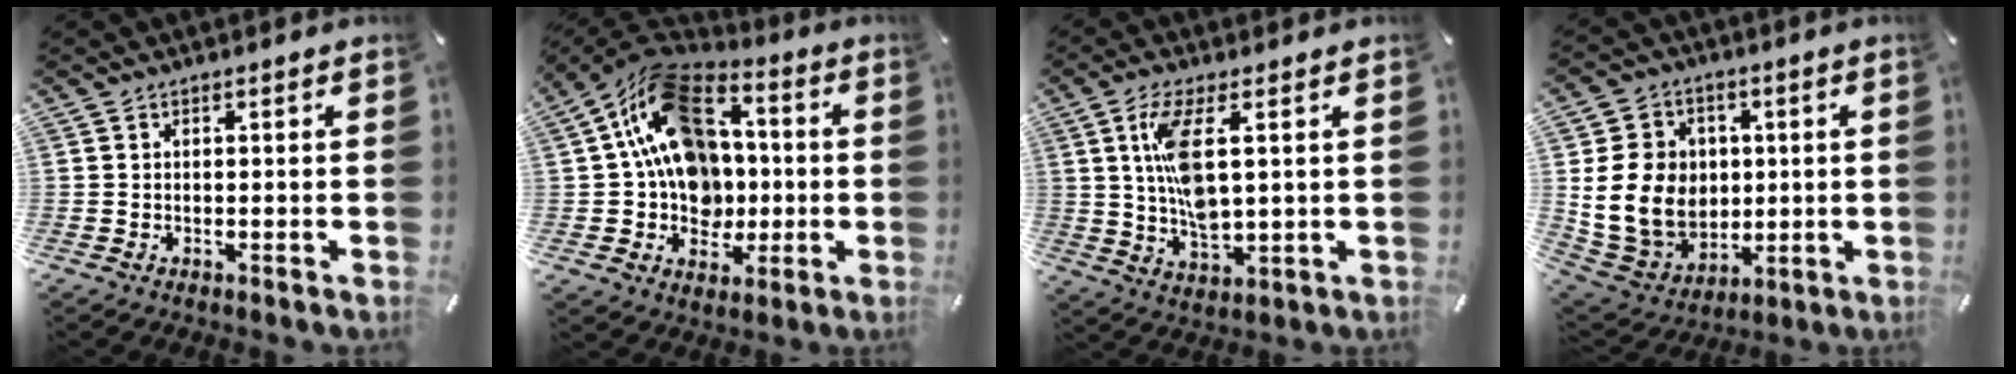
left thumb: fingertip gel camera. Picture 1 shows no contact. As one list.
[{"total": 19.4, "force": [2.7, 15.6, 11.2], "torque": [-0.196, -0.015, 0.052]}, {"total": 10.8, "force": [2.5, 4.6, 9.5], "torque": [-0.187, -0.008, 0.040]}, {"total": 15.8, "force": [1.2, 13.6, 8.0], "torque": [-0.180, -0.004, 0.028]}]